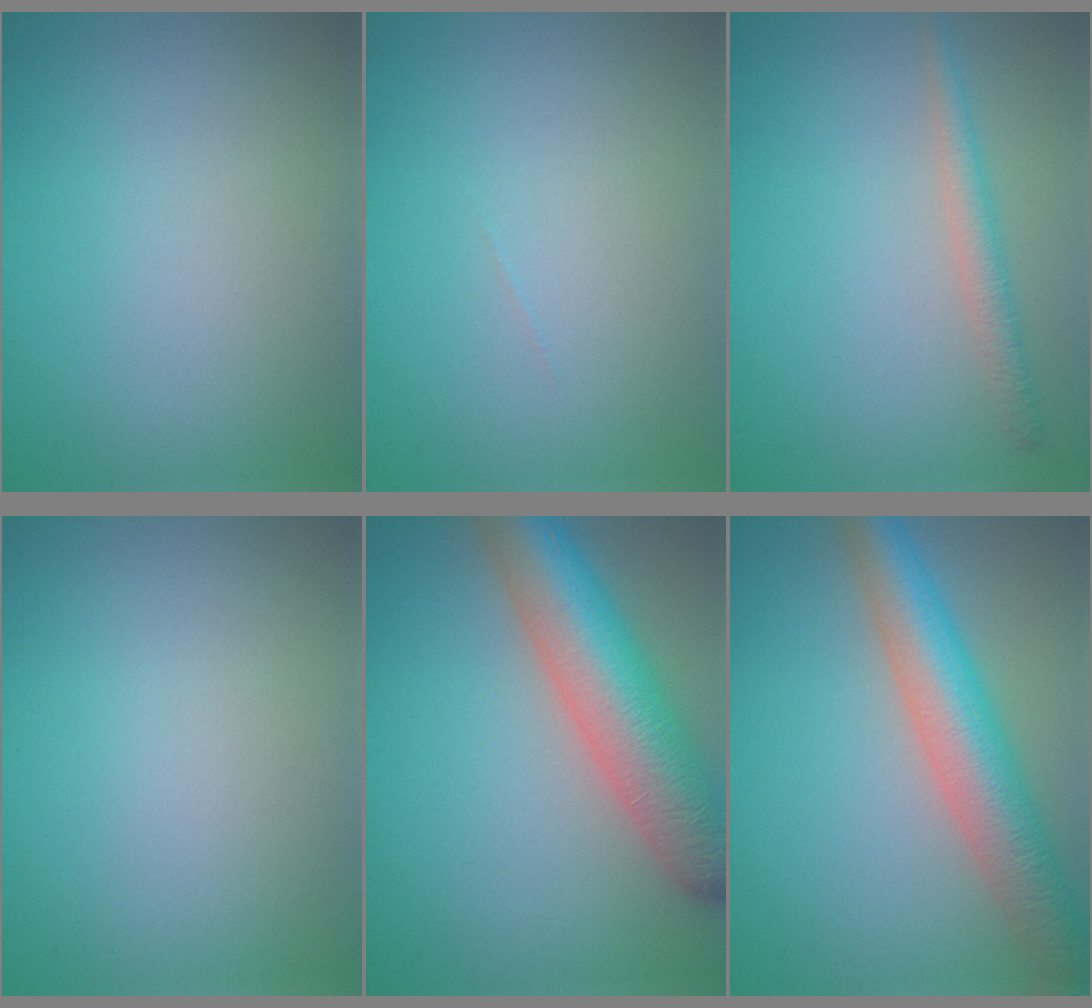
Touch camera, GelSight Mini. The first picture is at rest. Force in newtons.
{"total": 0.0}
{"total": 2.0, "press": 2.0, "slide": 0.1}
{"total": 0.0}
{"total": 9.3, "press": 9.3, "slide": 0.5}
{"total": 7.5, "press": 7.5, "slide": 0.2}